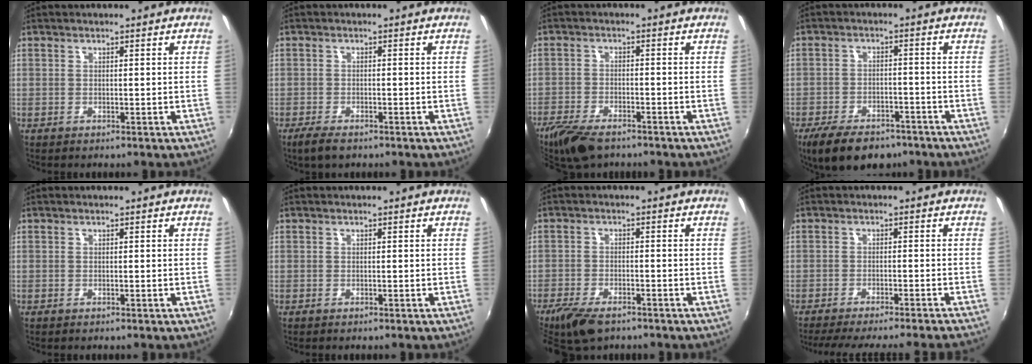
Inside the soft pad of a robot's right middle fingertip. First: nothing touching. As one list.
[{"total": 3.7, "force": [-2.7, 1.4, 2.1], "torque": [-0.054, -0.010, -0.050]}, {"total": 9.6, "force": [-7.5, 3.4, 4.9], "torque": [-0.125, -0.025, -0.138]}, {"total": 12.0, "force": [-8.7, 5.5, 6.1], "torque": [-0.140, -0.012, -0.136]}, {"total": 0.0}, {"total": 0.0}, {"total": 8.3, "force": [-6.1, 3.3, 4.5], "torque": [-0.116, -0.021, -0.112]}, {"total": 14.1, "force": [-12.7, -0.2, 6.2], "torque": [-0.120, -0.019, -0.182]}]